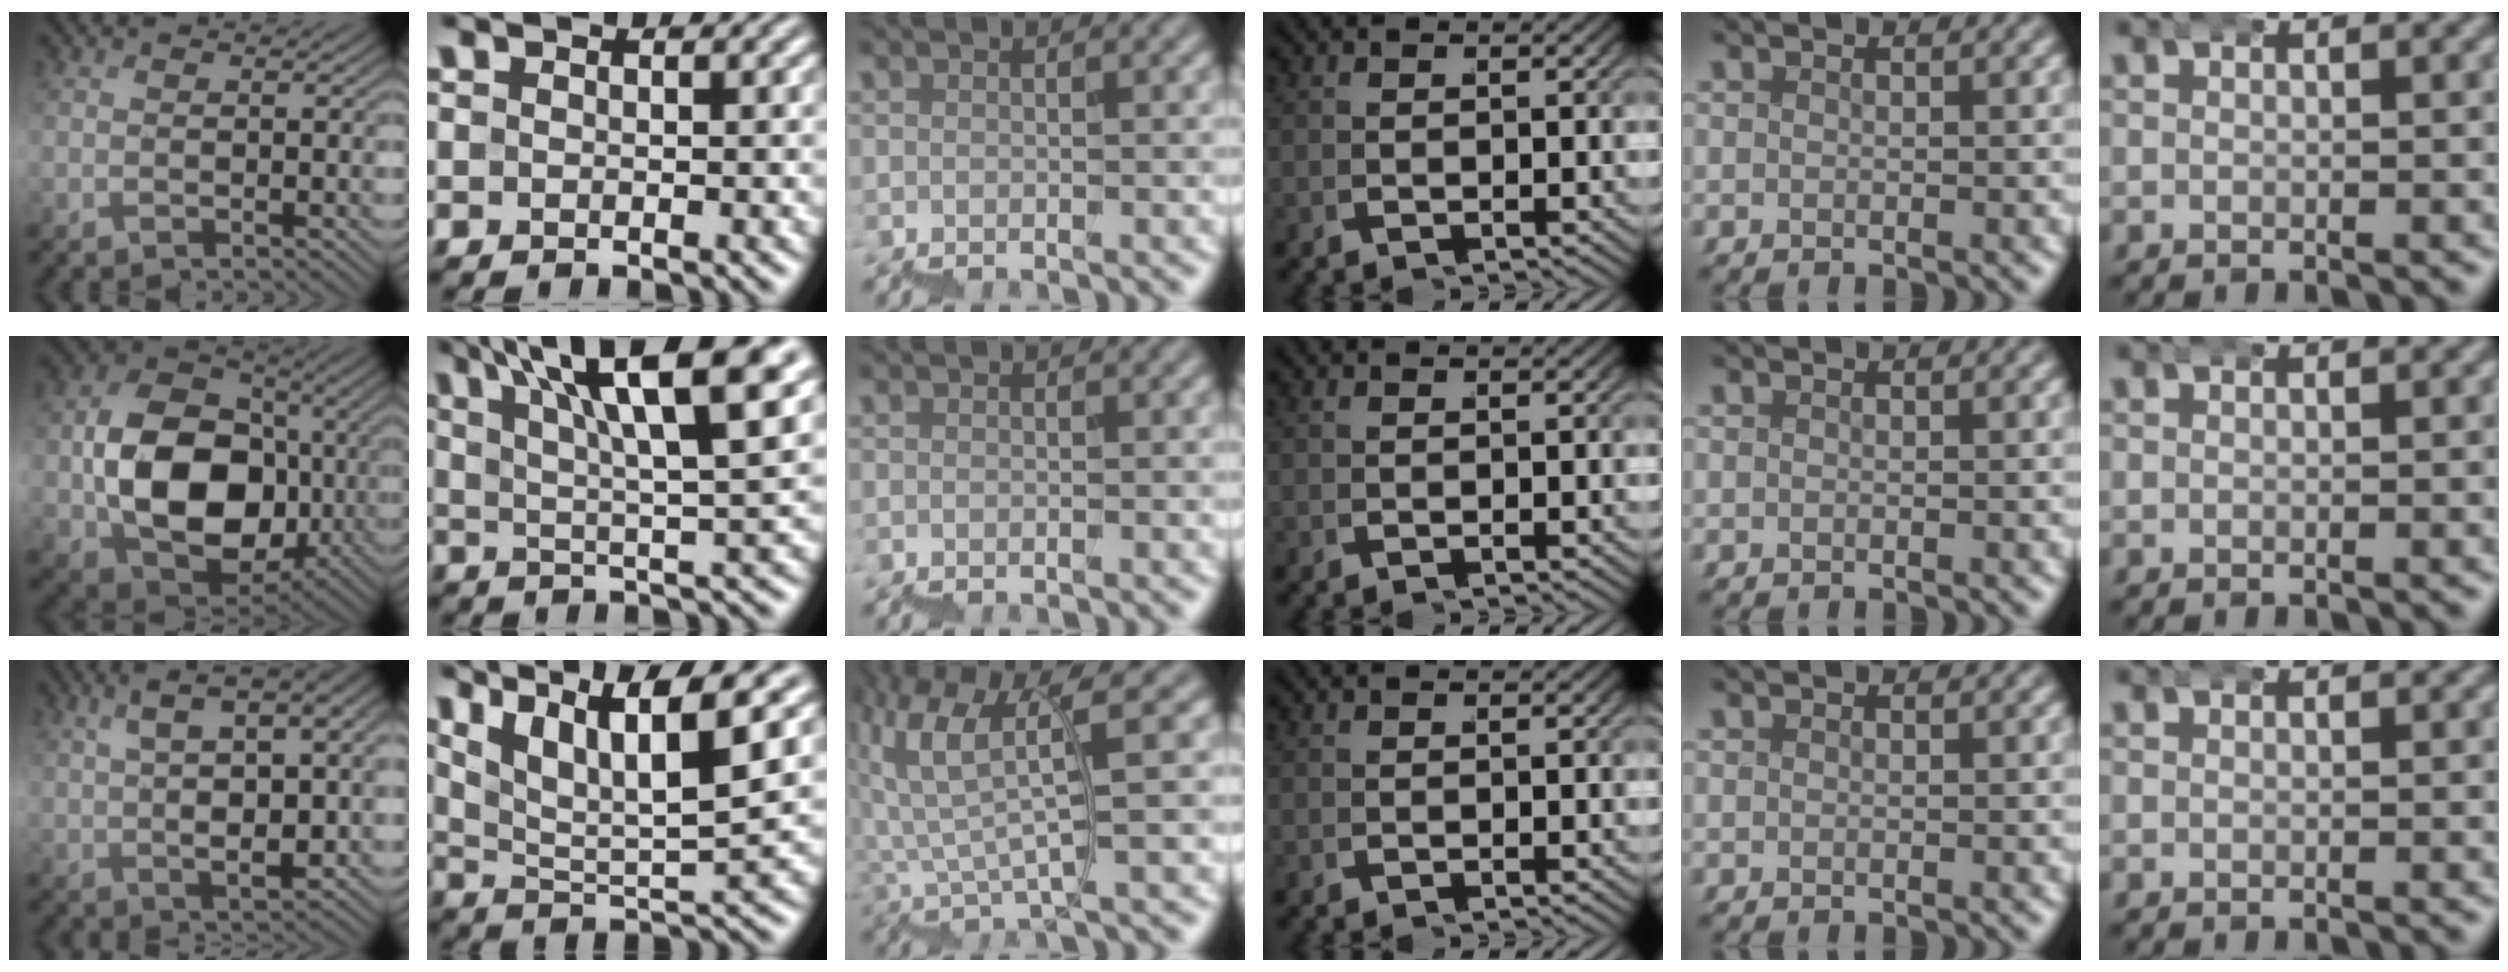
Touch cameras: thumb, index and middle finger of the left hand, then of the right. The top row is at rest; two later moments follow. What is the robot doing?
{"motion": "wrap", "object": "bubble wrap"}